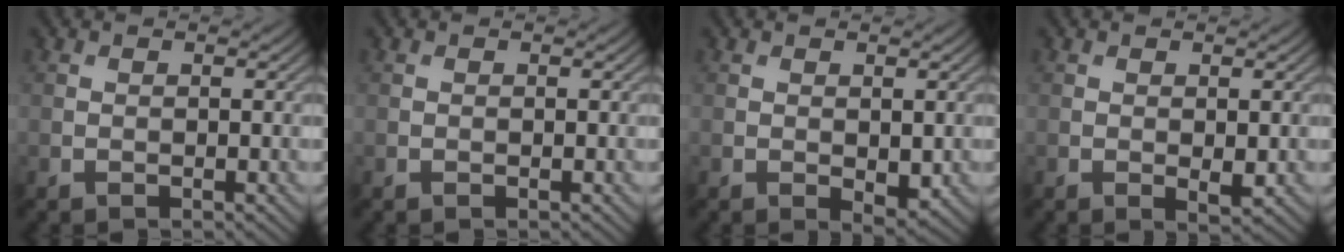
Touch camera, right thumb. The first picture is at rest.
{"total": 0.0}
{"total": 2.0, "force": [-0.2, 1.1, 1.7], "torque": [-0.024, -0.010, 0.003]}
{"total": 1.4, "force": [0.0, 0.6, 1.3], "torque": [-0.020, -0.008, 0.001]}